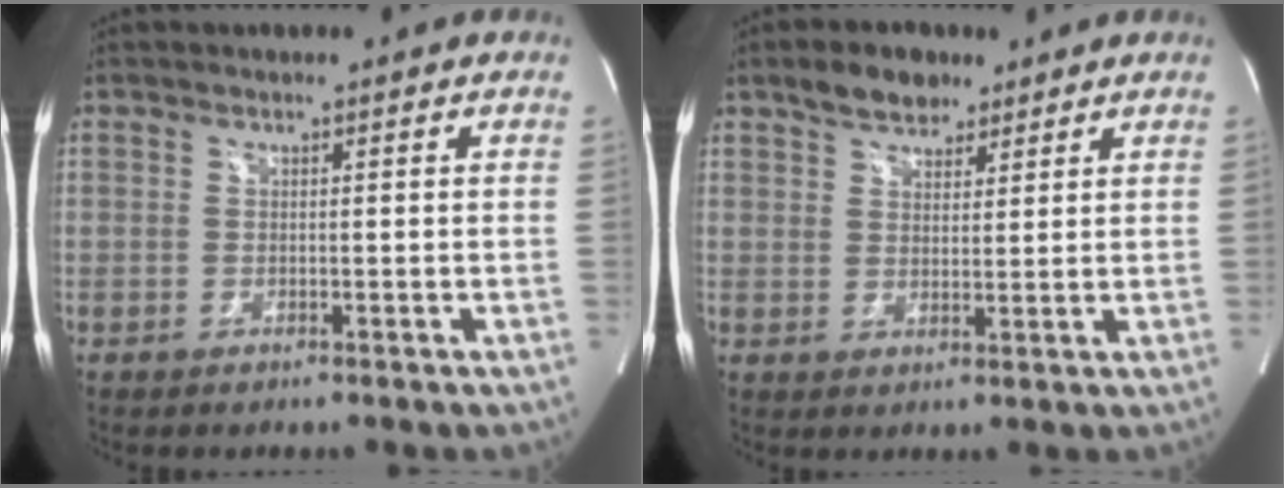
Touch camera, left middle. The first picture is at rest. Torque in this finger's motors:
{"motor_torque": [0.10, -0.06, -0.01, 0.01]}